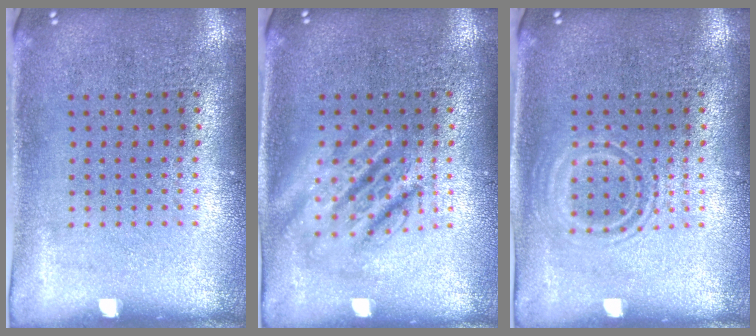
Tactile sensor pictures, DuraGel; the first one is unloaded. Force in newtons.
{"total": 2.7, "press": 2.7, "slide": 0.3}
{"total": 1.0, "press": 1.0, "slide": 0.2}